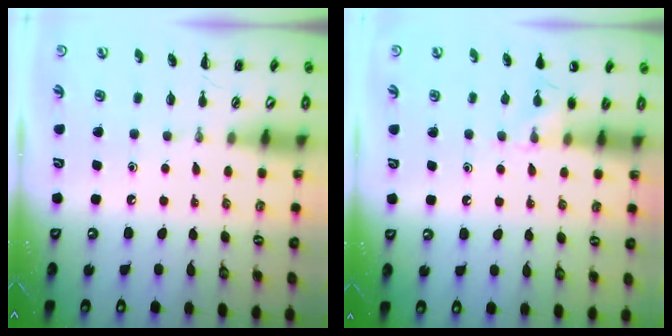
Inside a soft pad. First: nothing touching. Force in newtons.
{"total": 5.8, "press": 5.5, "slide": 1.7}